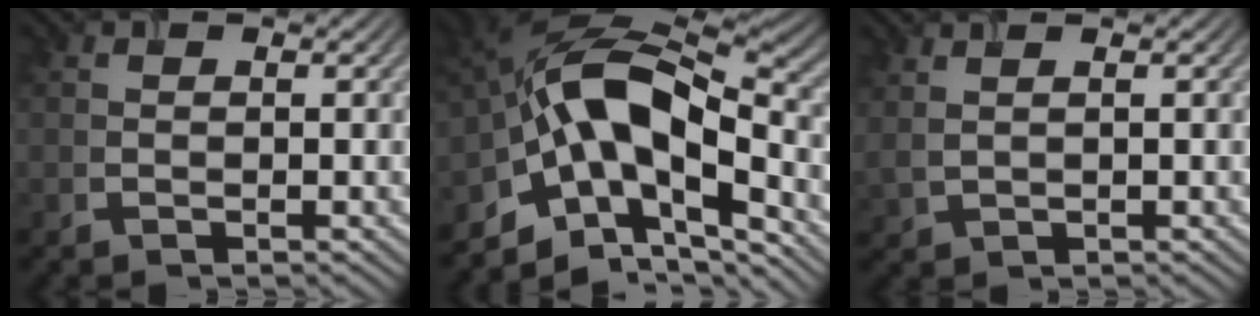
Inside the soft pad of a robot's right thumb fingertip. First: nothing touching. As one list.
[{"total": 14.4, "force": [-3.8, 7.5, 11.6], "torque": [-0.204, 0.005, -0.083]}, {"total": 1.8, "force": [1.4, 0.2, 1.2], "torque": [-0.032, 0.001, 0.026]}]